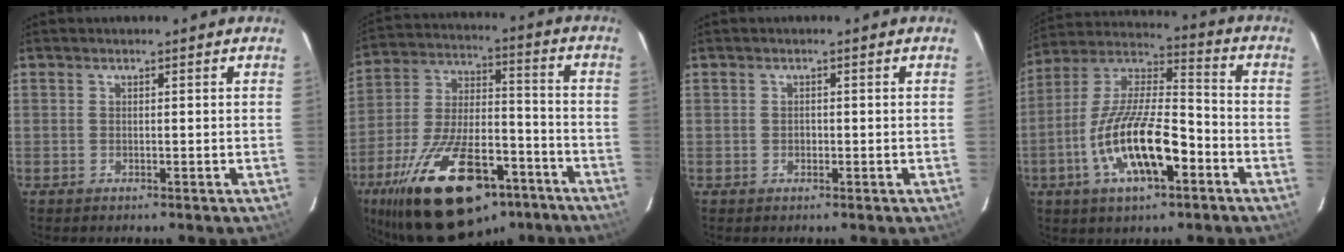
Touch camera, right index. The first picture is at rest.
{"total": 28.4, "force": [-17.8, 12.6, 18.2], "torque": [-0.344, -0.009, -0.271]}
{"total": 0.8, "force": [-0.3, 0.7, 0.1], "torque": [-0.001, 0.001, -0.004]}
{"total": 17.7, "force": [-7.1, 6.1, 15.0], "torque": [-0.300, -0.005, -0.131]}